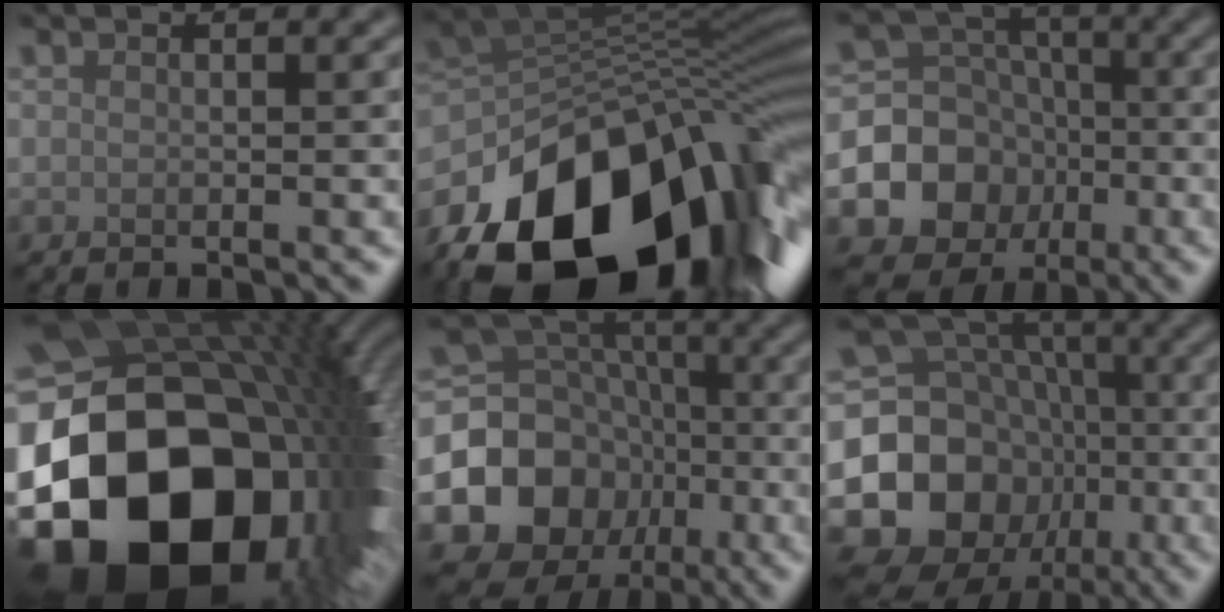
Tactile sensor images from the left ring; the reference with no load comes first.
{"total": 18.2, "force": [-9.0, 10.3, 12.0], "torque": [-0.209, -0.018, -0.146]}
{"total": 8.8, "force": [-3.0, 7.8, 2.8], "torque": [-0.056, -0.012, -0.067]}
{"total": 23.0, "force": [-5.9, 16.7, 14.6], "torque": [-0.289, -0.086, -0.061]}
{"total": 10.2, "force": [-3.3, 8.6, 4.2], "torque": [-0.083, -0.003, -0.066]}
{"total": 15.6, "force": [-5.9, 13.2, 6.0], "torque": [-0.124, -0.003, -0.120]}